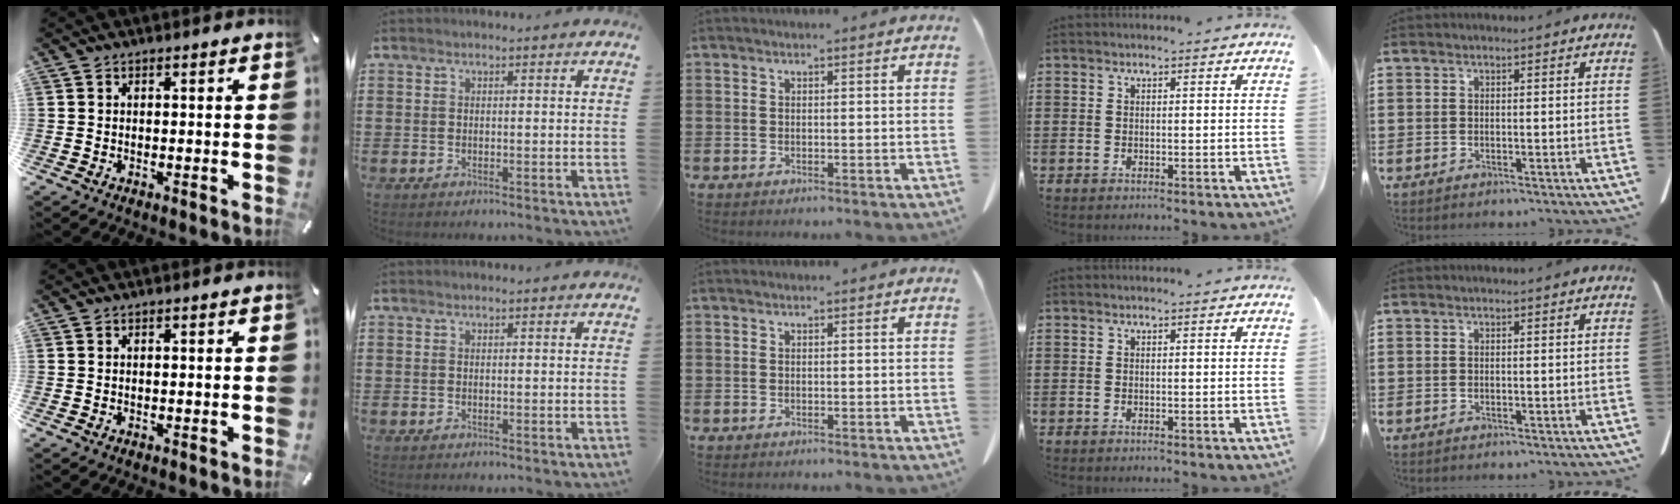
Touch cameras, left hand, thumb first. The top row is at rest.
{}